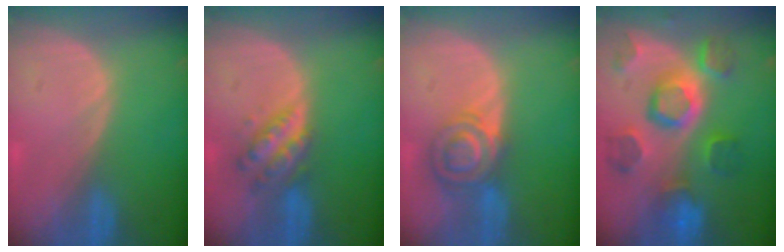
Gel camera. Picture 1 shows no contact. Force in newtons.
{"total": 5.3, "press": 5.2, "slide": 0.4}
{"total": 7.3, "press": 6.1, "slide": 4.0}
{"total": 11.4, "press": 10.0, "slide": 5.5}